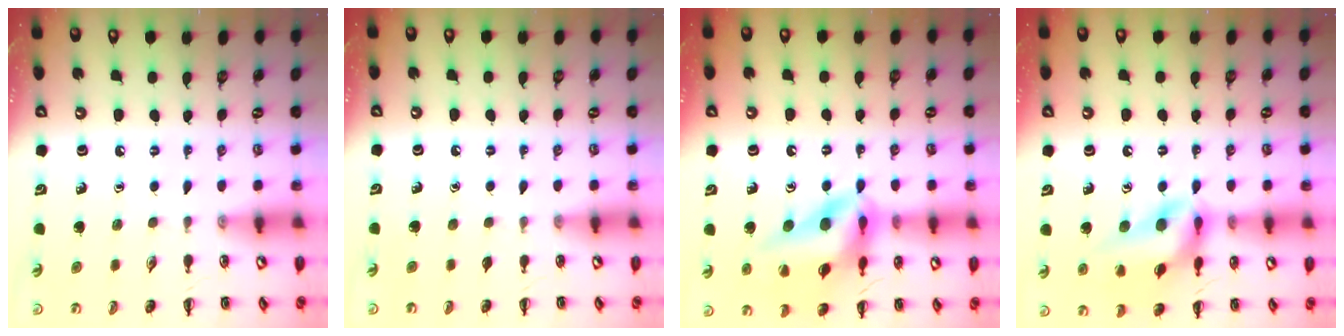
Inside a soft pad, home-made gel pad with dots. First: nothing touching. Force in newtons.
{"total": 0.6, "press": 0.6, "slide": 0.0}
{"total": 17.4, "press": 17.1, "slide": 2.9}
{"total": 14.8, "press": 14.7, "slide": 1.9}